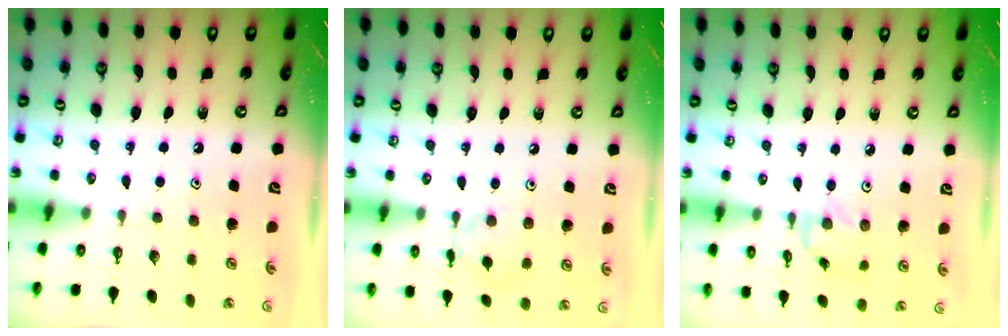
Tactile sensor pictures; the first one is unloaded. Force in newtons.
{"total": 2.7, "press": 2.7, "slide": 0.2}
{"total": 2.0, "press": 2.0, "slide": 0.3}